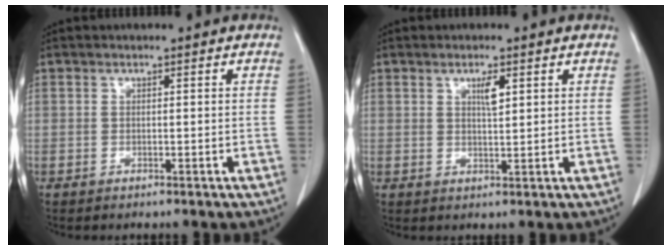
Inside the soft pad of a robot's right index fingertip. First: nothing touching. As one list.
[{"total": 2.5, "force": [1.1, 0.4, 2.2], "torque": [-0.038, -0.002, 0.020]}]